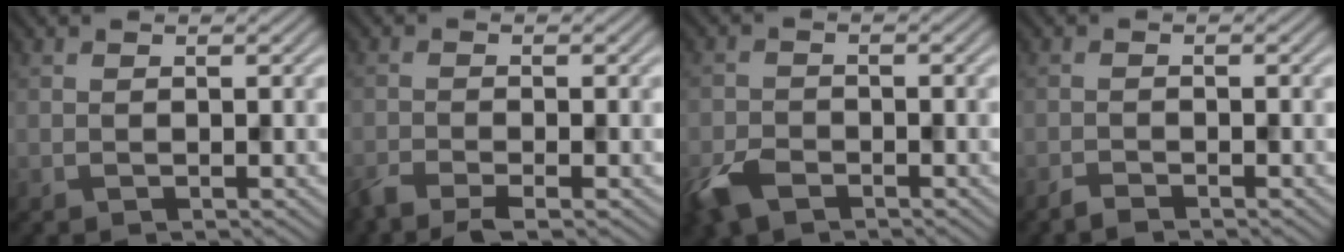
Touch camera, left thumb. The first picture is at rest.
{"total": 4.0, "force": [-3.2, 0.5, 2.3], "torque": [-0.049, -0.012, -0.064]}
{"total": 4.5, "force": [-3.1, 2.2, 2.5], "torque": [-0.059, -0.010, -0.067]}
{"total": 1.7, "force": [-1.6, 0.0, 0.5], "torque": [-0.011, -0.002, -0.034]}